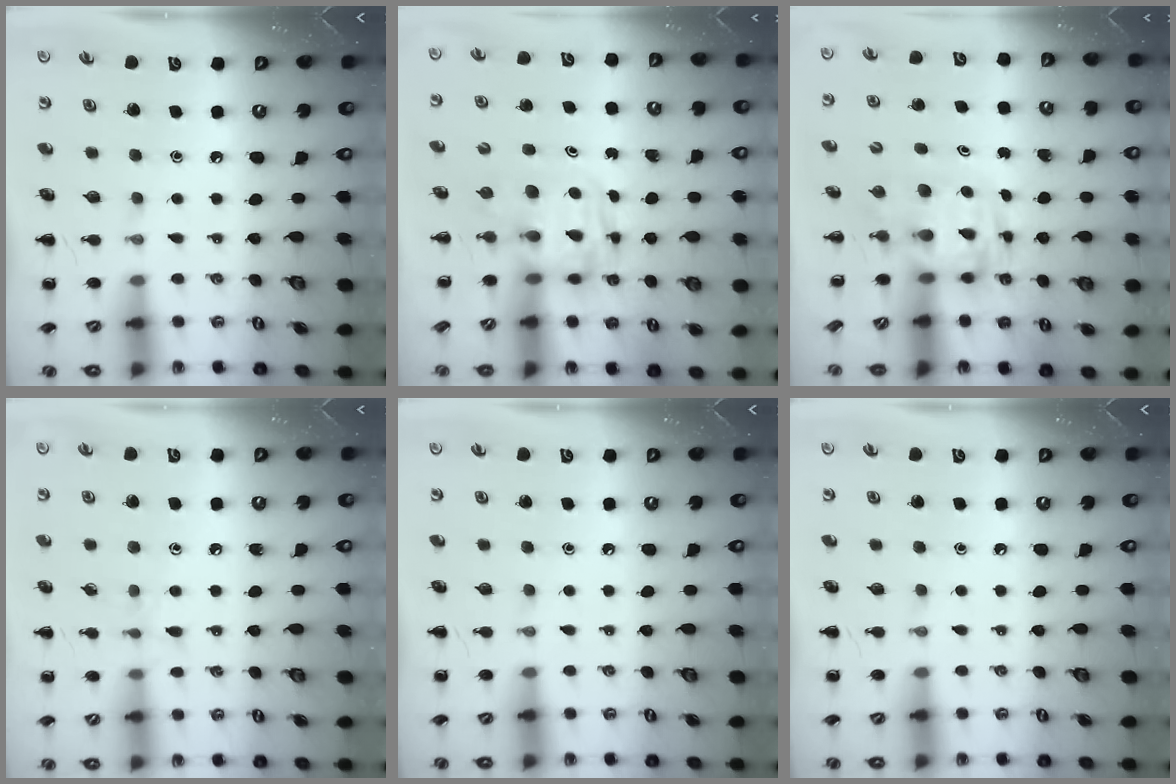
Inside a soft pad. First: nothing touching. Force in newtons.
{"total": 2.7, "press": 2.7, "slide": 0.2}
{"total": 2.8, "press": 2.8, "slide": 0.5}
{"total": 6.0, "press": 5.6, "slide": 2.3}
{"total": 0.0}
{"total": 0.0}